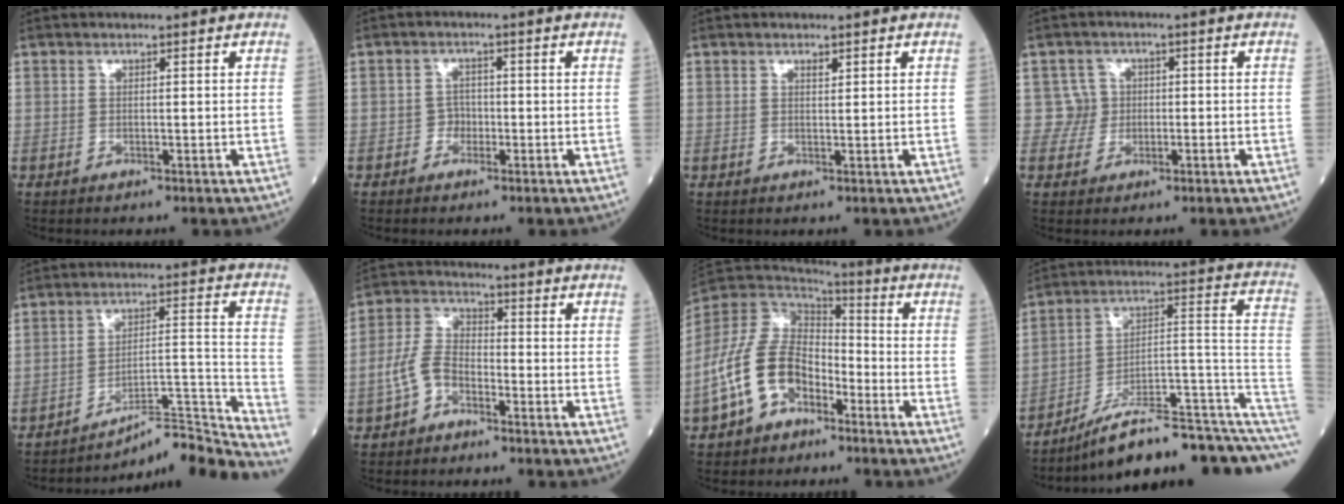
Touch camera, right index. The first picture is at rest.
{"total": 1.9, "force": [-0.9, 1.5, 0.6], "torque": [0.000, 0.009, -0.018]}
{"total": 0.8, "force": [0.6, 0.1, 0.5], "torque": [-0.014, -0.005, 0.011]}
{"total": 2.9, "force": [-0.3, 2.9, -0.4], "torque": [0.021, 0.011, -0.009]}
{"total": 14.3, "force": [-14.0, -2.3, 1.7], "torque": [-0.006, 0.048, -0.214]}
{"total": 6.0, "force": [-2.9, 3.8, 3.7], "torque": [-0.089, 0.016, -0.063]}
{"total": 12.4, "force": [-5.6, 7.7, 7.9], "torque": [-0.183, 0.020, -0.110]}
{"total": 19.9, "force": [-15.4, 2.8, 12.3], "torque": [-0.106, 0.060, -0.225]}